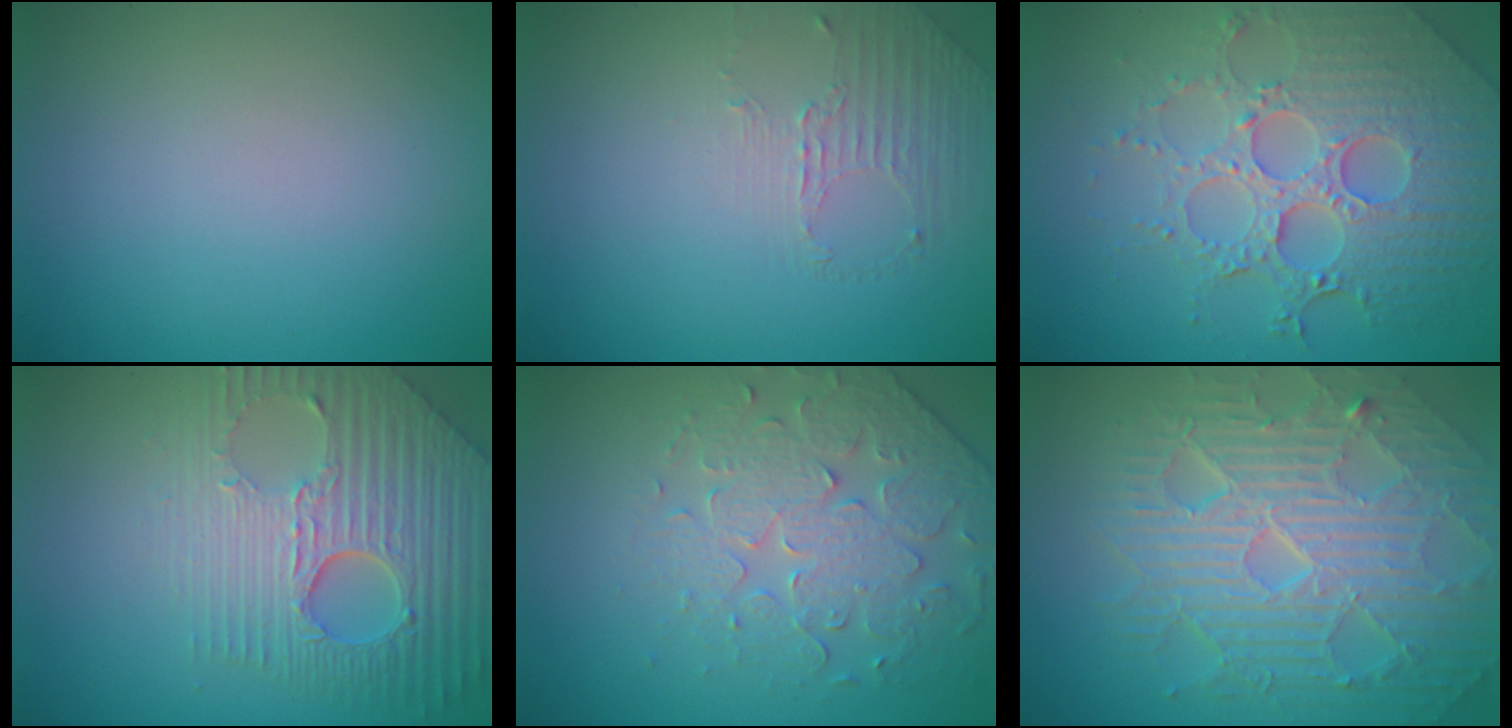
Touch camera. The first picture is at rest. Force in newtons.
{"total": 1.4, "press": 0.6, "slide": 1.2}
{"total": 7.9, "press": 5.8, "slide": 5.4}
{"total": 8.5, "press": 5.8, "slide": 6.2}
{"total": 4.2, "press": 4.1, "slide": 1.2}
{"total": 10.3, "press": 6.7, "slide": 7.8}